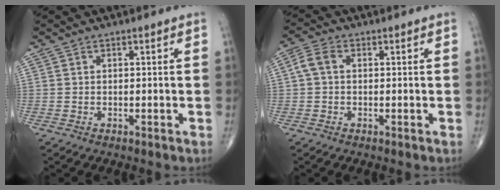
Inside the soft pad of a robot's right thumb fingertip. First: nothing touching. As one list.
[{"total": 3.6, "force": [0.4, 2.5, 2.6], "torque": [-0.055, 0.014, 0.005]}]